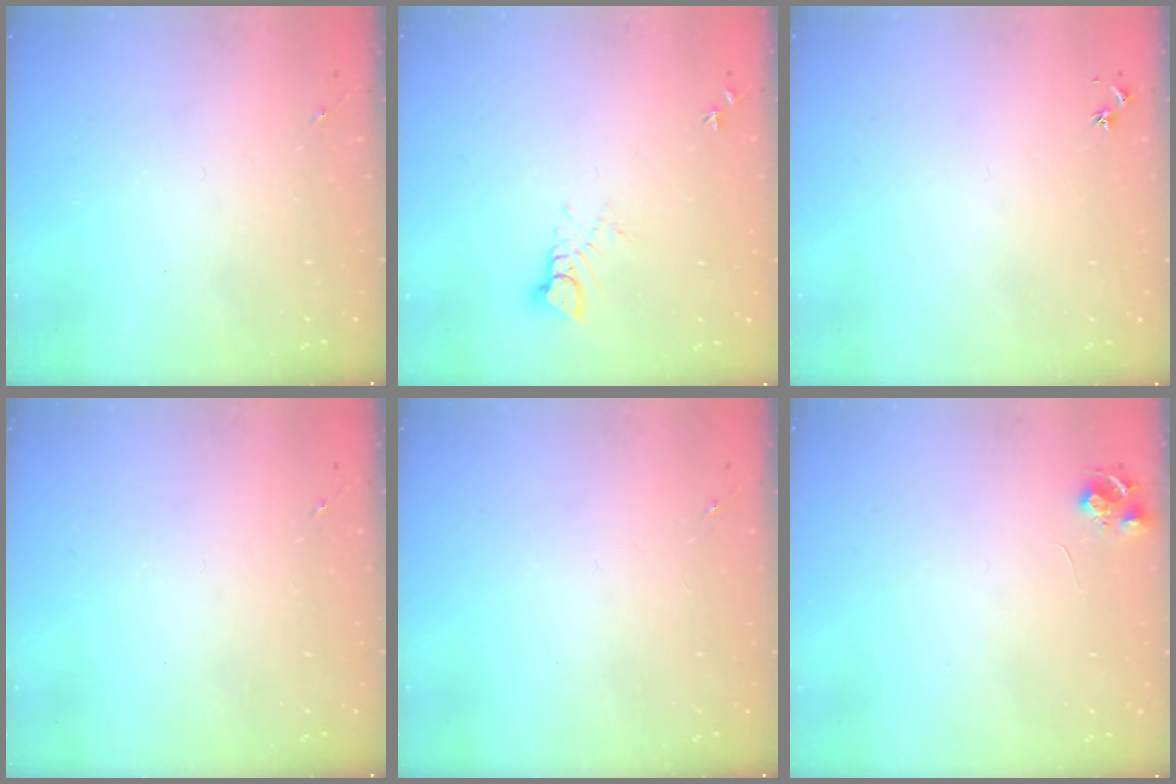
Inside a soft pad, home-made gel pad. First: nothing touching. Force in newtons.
{"total": 3.5, "press": 3.5, "slide": 0.2}
{"total": 3.0, "press": 2.9, "slide": 0.3}
{"total": 0.0}
{"total": 0.0}
{"total": 6.8, "press": 6.7, "slide": 0.9}